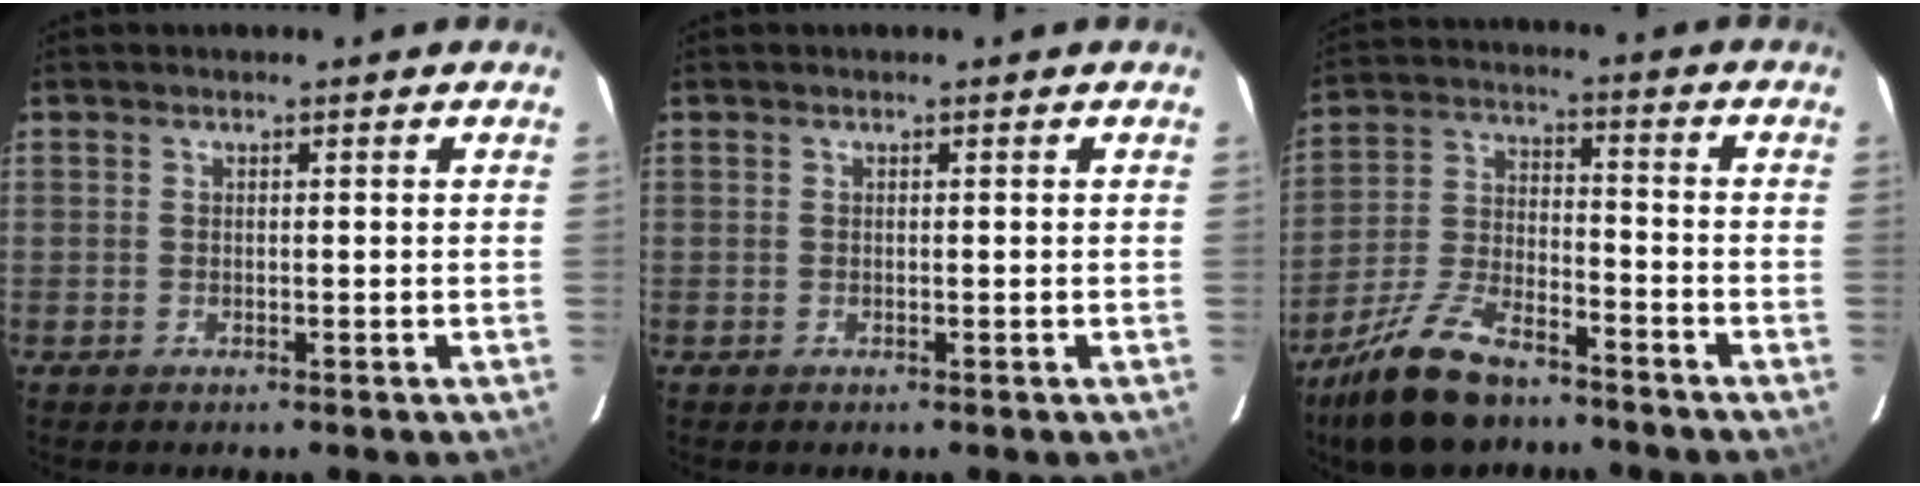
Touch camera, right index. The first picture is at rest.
{"total": 0.0}
{"total": 14.9, "force": [-11.2, 5.7, 8.0], "torque": [-0.181, -0.011, -0.210]}